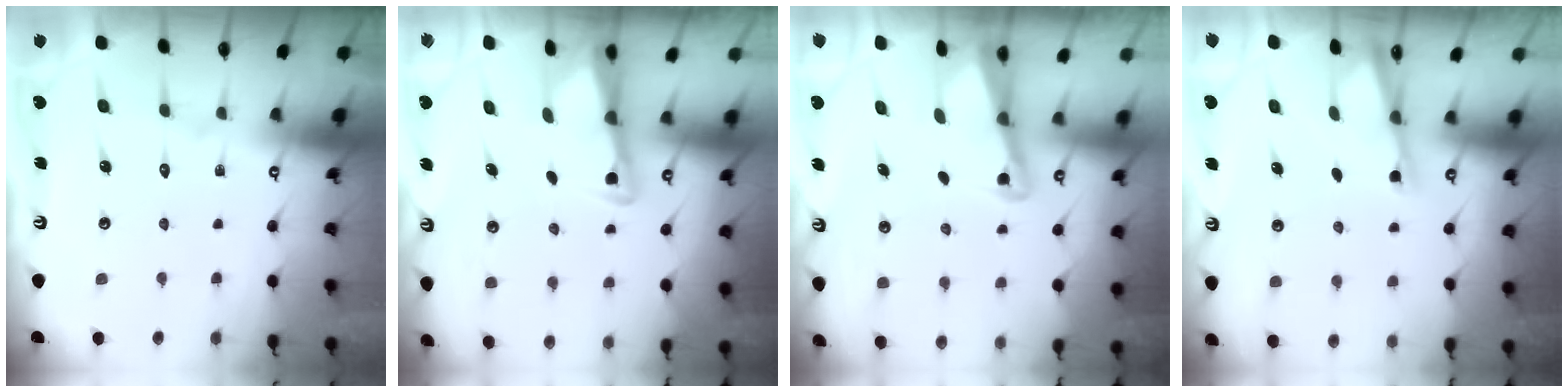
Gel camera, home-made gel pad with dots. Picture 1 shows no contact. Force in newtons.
{"total": 3.0, "press": 3.0, "slide": 0.3}
{"total": 2.7, "press": 2.7, "slide": 0.6}
{"total": 2.0, "press": 2.0, "slide": 0.4}